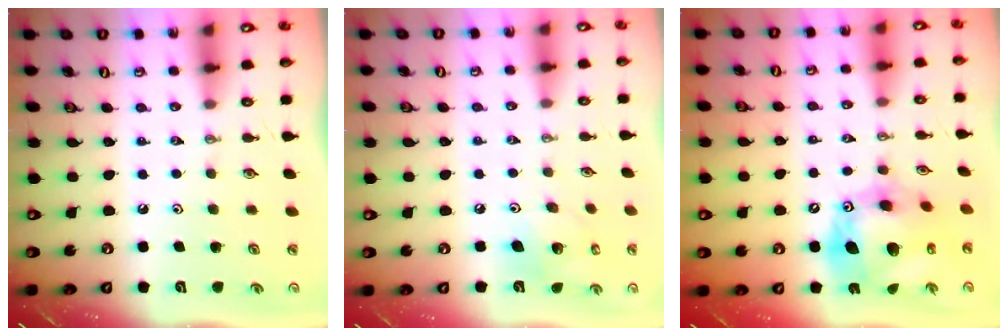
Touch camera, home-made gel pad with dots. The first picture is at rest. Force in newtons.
{"total": 11.1, "press": 10.9, "slide": 2.3}
{"total": 17.9, "press": 17.8, "slide": 1.8}